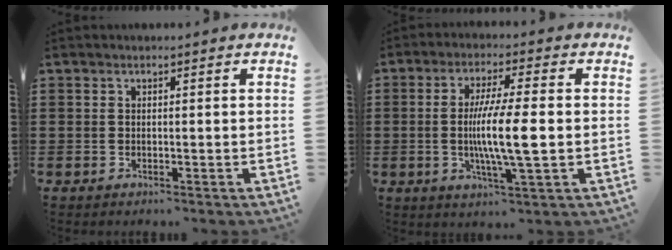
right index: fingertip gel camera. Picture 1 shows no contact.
{"total": 9.3, "force": [-0.7, 1.0, 9.3], "torque": [-0.164, -0.005, -0.016]}